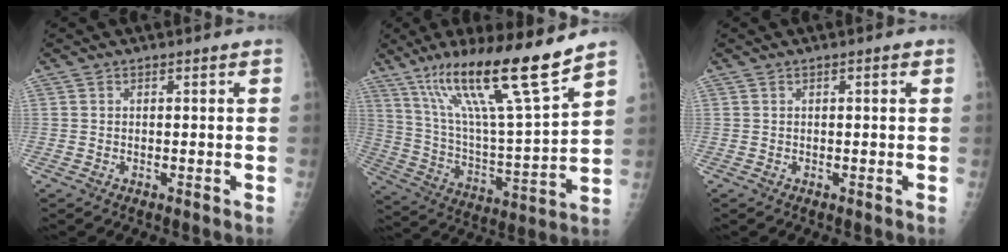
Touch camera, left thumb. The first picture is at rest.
{"total": 21.5, "force": [14.4, 1.8, 15.9], "torque": [-0.257, -0.061, 0.257]}
{"total": 0.9, "force": [0.4, 0.2, 0.8], "torque": [-0.015, 0.002, 0.004]}